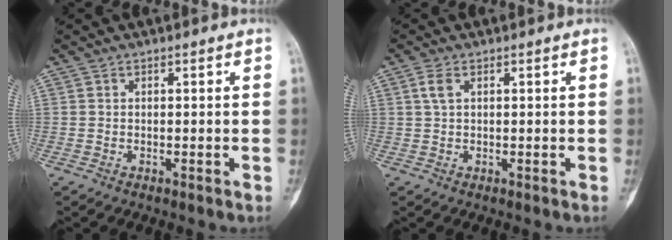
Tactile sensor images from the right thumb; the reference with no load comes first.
{"total": 2.1, "force": [0.8, 1.1, 1.7], "torque": [-0.044, 0.010, 0.019]}